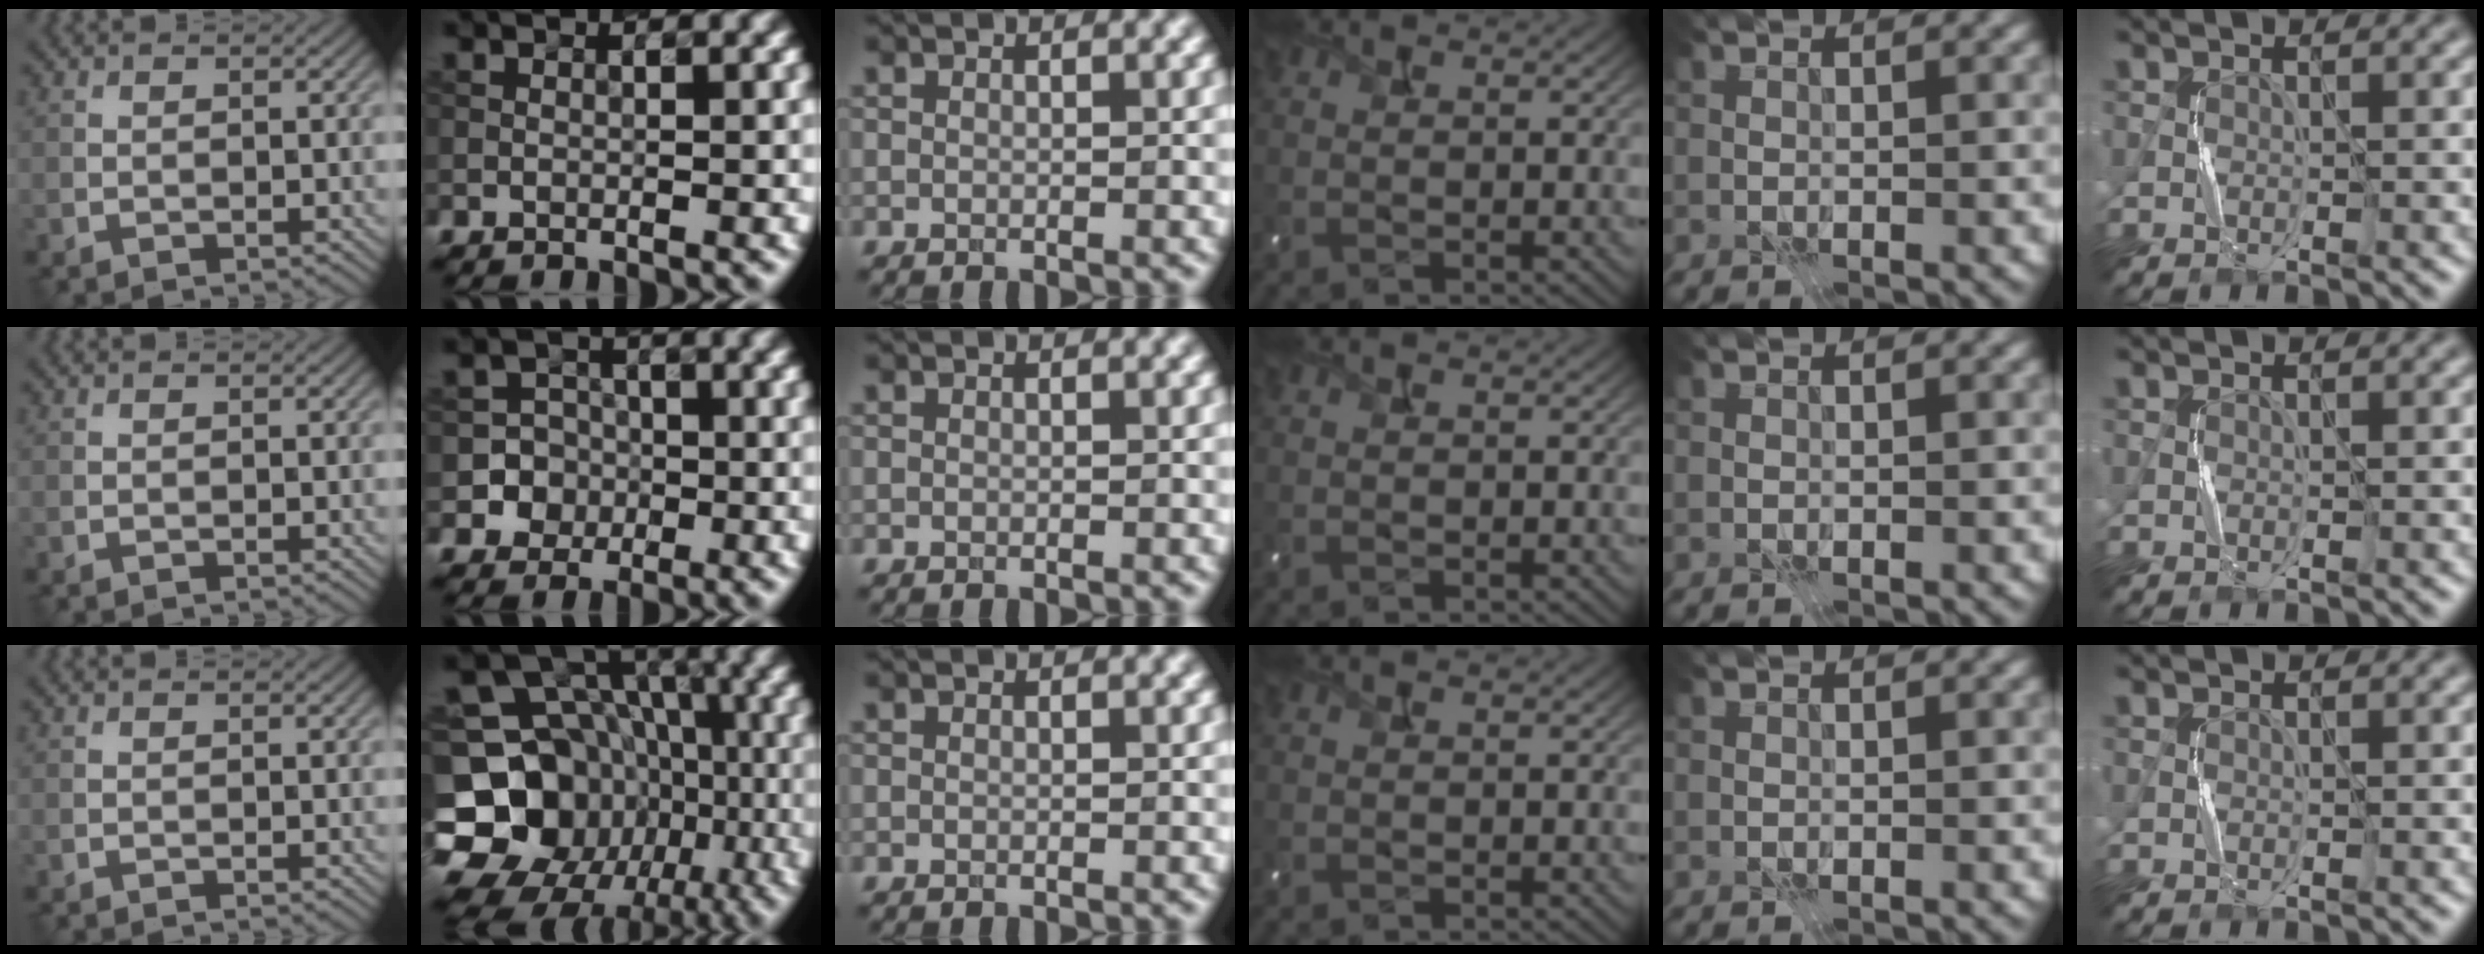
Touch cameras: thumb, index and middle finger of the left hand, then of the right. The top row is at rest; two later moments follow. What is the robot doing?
{"motion": "press", "object": "camera"}